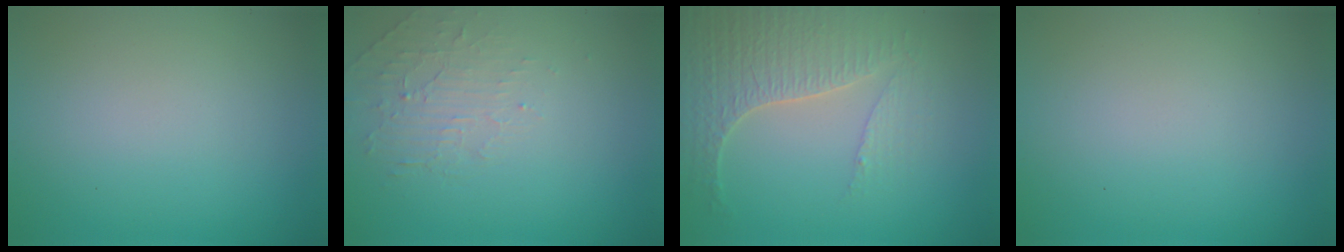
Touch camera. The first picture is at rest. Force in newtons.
{"total": 1.9, "press": 0.6, "slide": 1.8}
{"total": 3.9, "press": 3.8, "slide": 0.7}
{"total": 0.0}